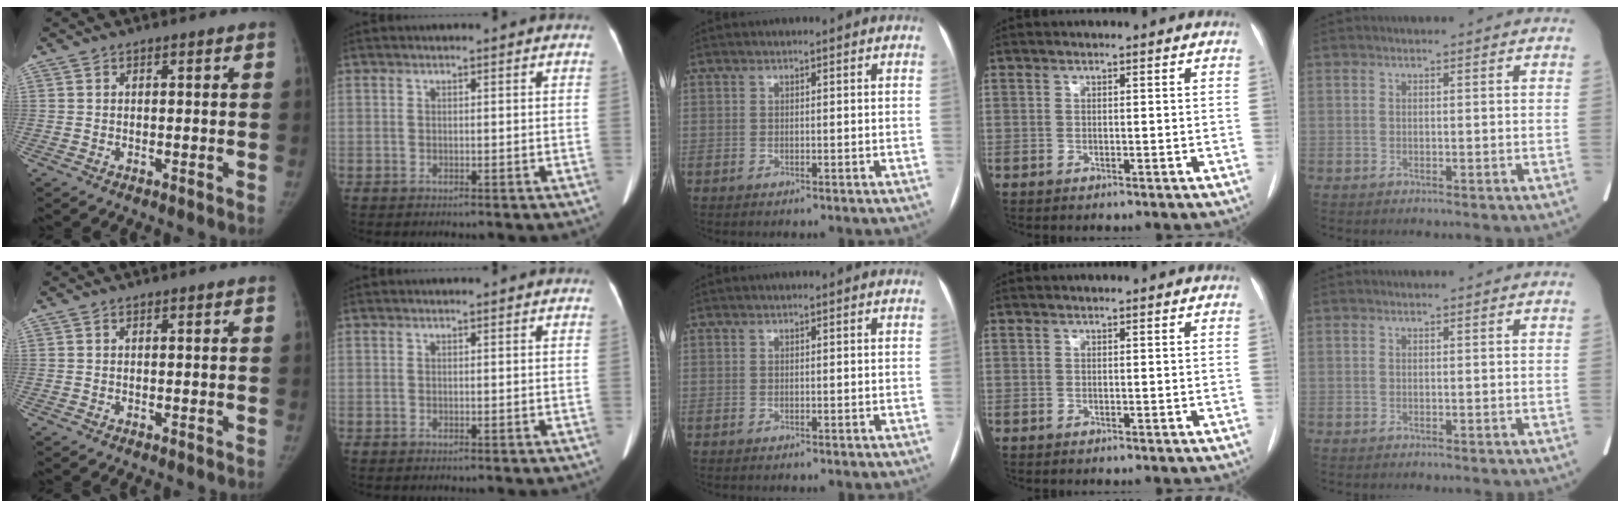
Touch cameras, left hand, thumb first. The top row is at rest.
{}